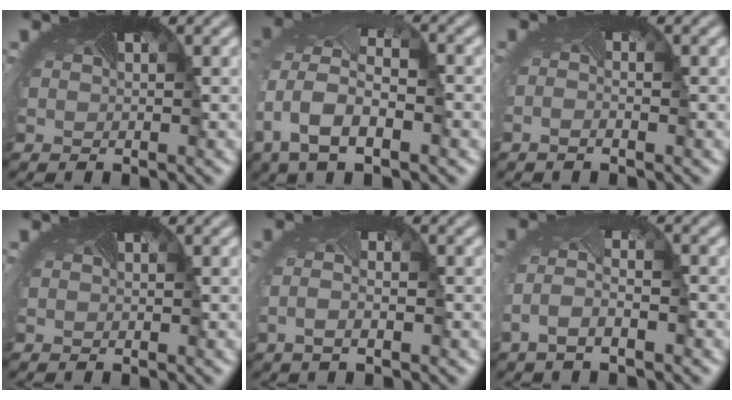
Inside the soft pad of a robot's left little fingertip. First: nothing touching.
{"total": 10.8, "force": [-2.0, 6.8, 8.1], "torque": [-0.173, -0.021, -0.017]}
{"total": 0.8, "force": [-0.7, -0.2, 0.2], "torque": [-0.015, -0.008, -0.016]}
{"total": 0.0}
{"total": 1.7, "force": [-0.7, 0.5, 1.5], "torque": [-0.046, -0.007, -0.015]}
{"total": 2.8, "force": [-1.5, 1.1, 2.1], "torque": [-0.064, -0.004, -0.037]}